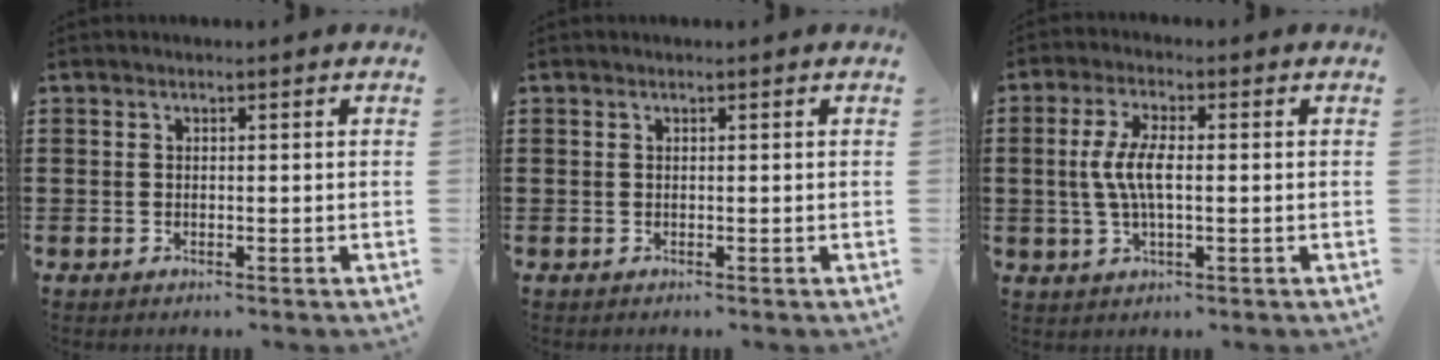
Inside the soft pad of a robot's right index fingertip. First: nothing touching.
{"total": 0.0}
{"total": 5.9, "force": [-0.2, 1.9, 5.5], "torque": [-0.128, -0.006, -0.015]}